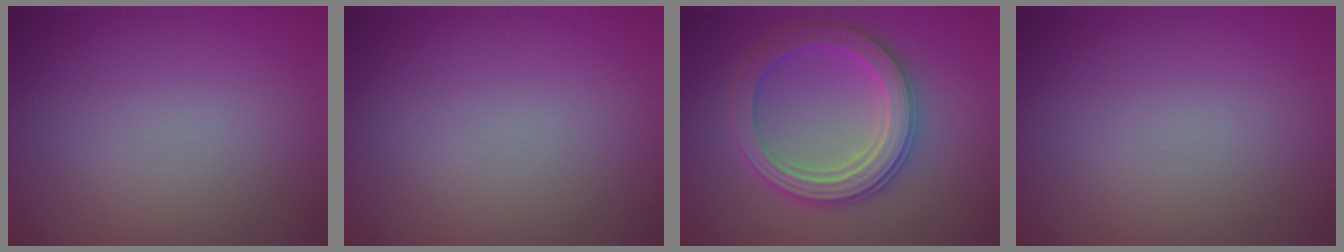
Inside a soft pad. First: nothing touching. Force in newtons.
{"total": 0.0}
{"total": 5.1, "press": 5.1, "slide": 0.9}
{"total": 0.0}